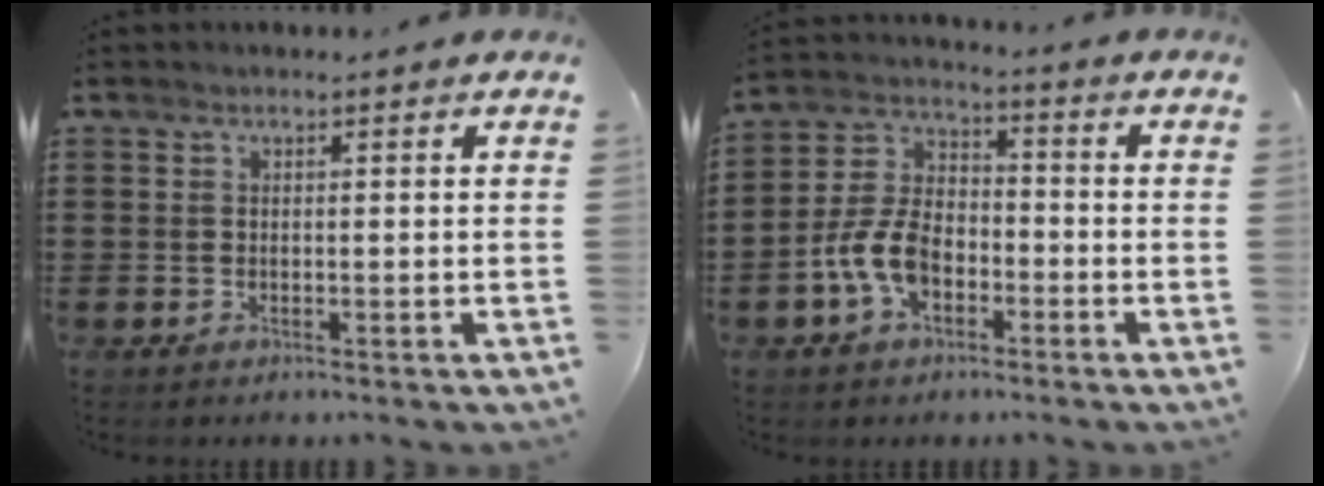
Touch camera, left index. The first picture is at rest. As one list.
[{"total": 8.4, "force": [-3.3, 5.1, 5.8], "torque": [-0.154, 0.003, -0.072]}]